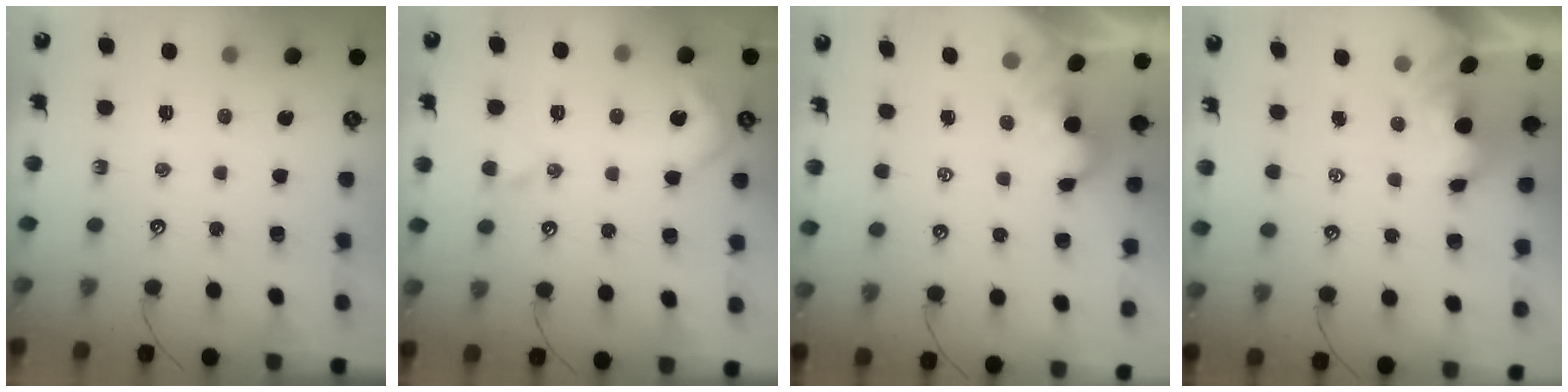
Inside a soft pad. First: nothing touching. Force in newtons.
{"total": 5.0, "press": 5.0, "slide": 0.9}
{"total": 1.0, "press": 0.9, "slide": 0.5}
{"total": 1.3, "press": 1.2, "slide": 0.6}